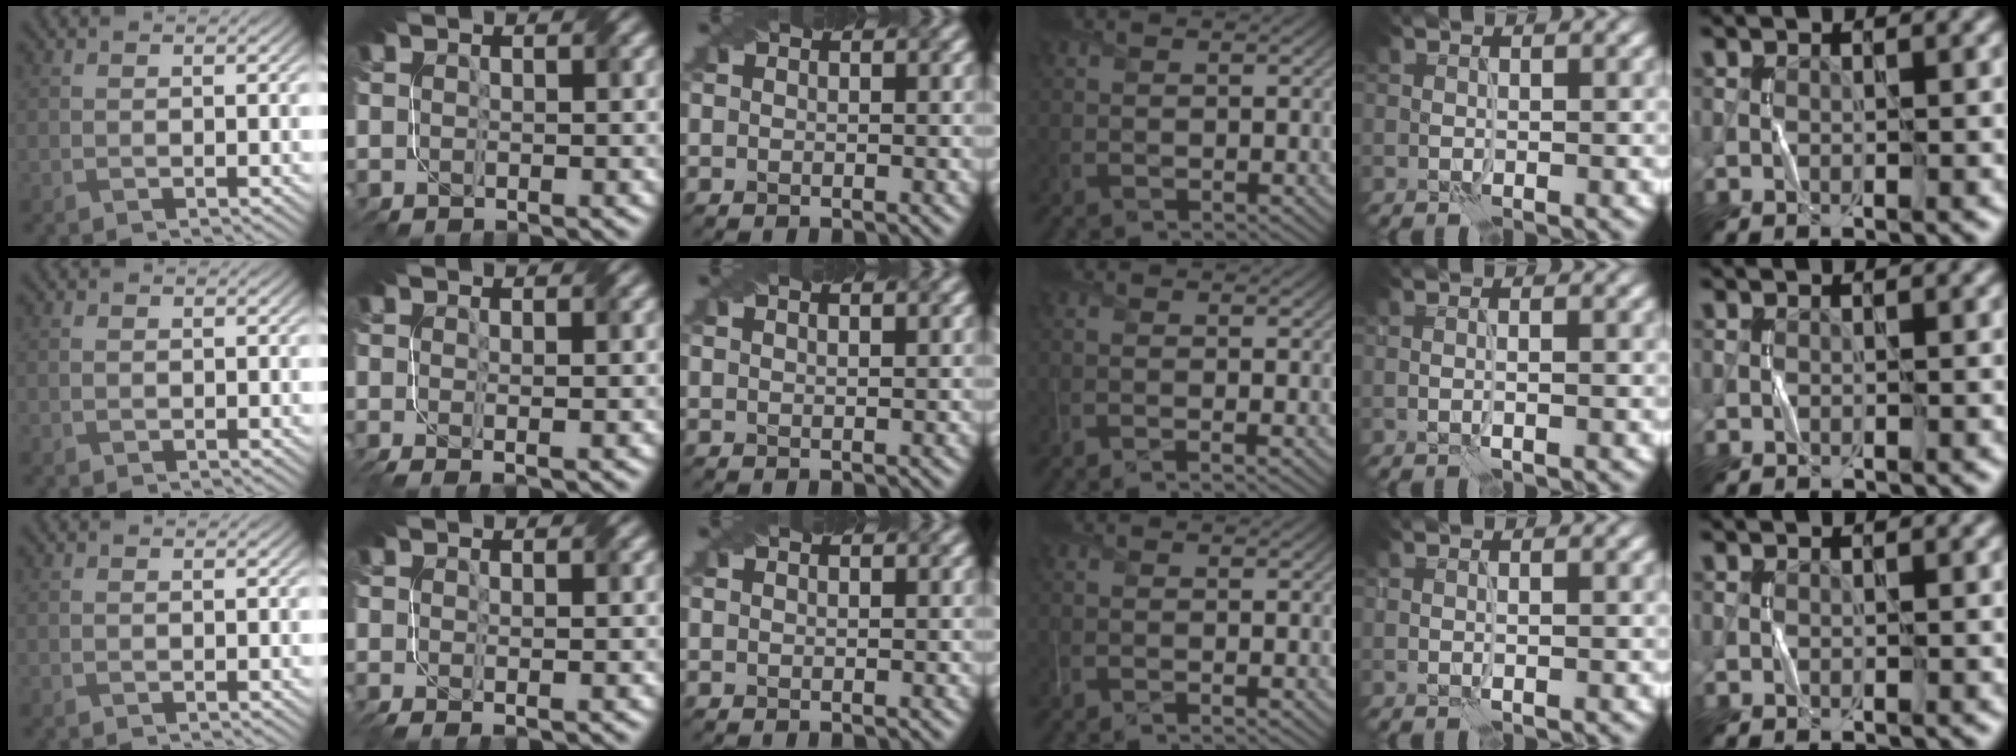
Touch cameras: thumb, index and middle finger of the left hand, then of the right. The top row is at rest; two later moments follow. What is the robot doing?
{"motion": "fold", "object": "netting"}